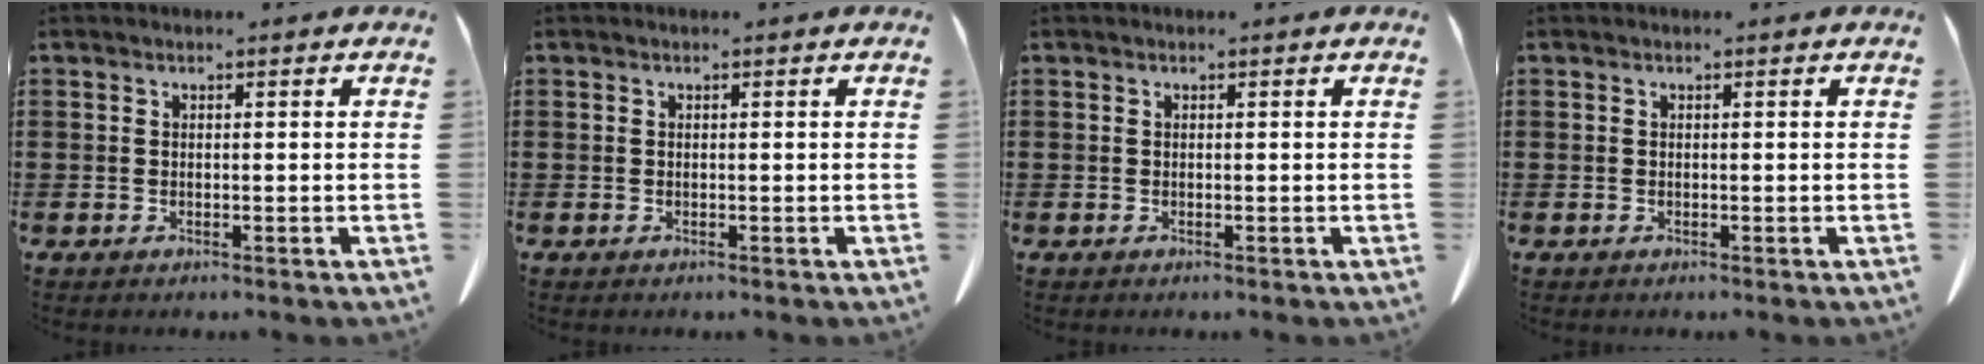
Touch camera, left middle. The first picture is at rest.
{"total": 0.0}
{"total": 0.0}
{"total": 0.0}